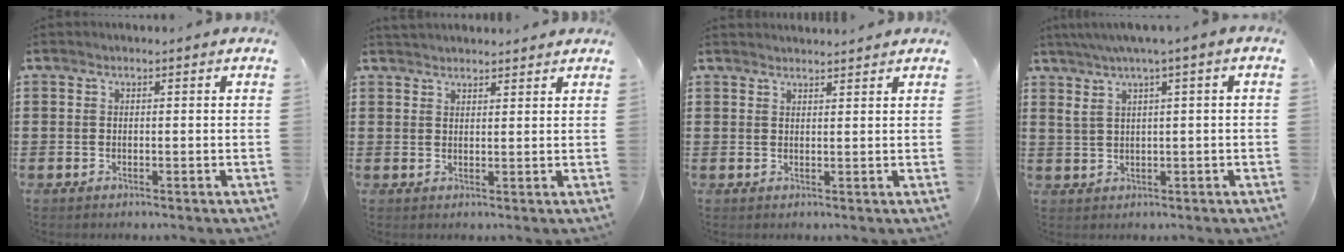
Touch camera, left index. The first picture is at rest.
{"total": 1.9, "force": [1.9, 0.2, -0.1], "torque": [-0.004, 0.002, 0.038]}
{"total": 1.4, "force": [1.4, -0.1, 0.0], "torque": [-0.004, 0.001, 0.028]}
{"total": 2.9, "force": [0.7, 0.2, 2.8], "torque": [-0.054, 0.003, 0.010]}